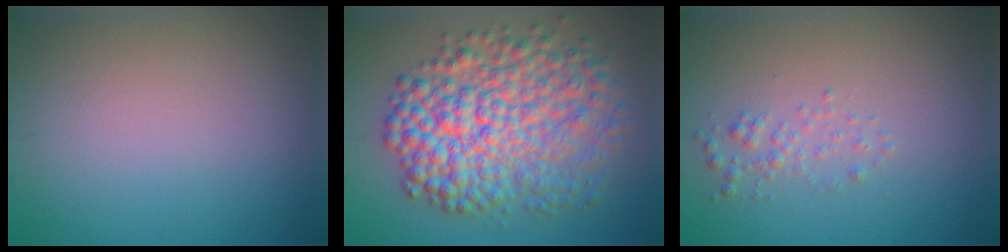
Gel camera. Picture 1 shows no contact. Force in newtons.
{"total": 9.3, "press": 9.3, "slide": 0.1}
{"total": 1.3, "press": 1.3, "slide": 0.0}